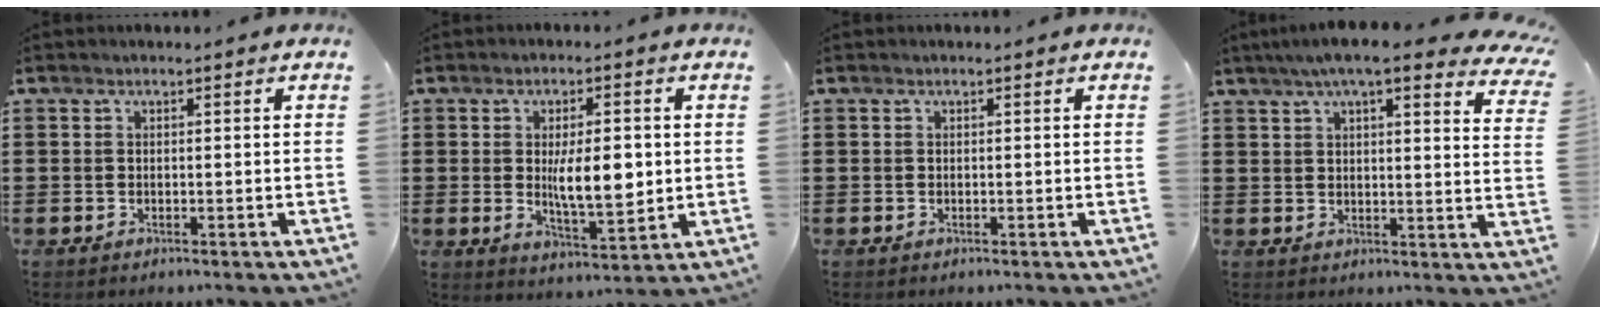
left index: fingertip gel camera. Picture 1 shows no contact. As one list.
[{"total": 8.3, "force": [0.5, 3.2, 7.7], "torque": [-0.123, -0.005, 0.002]}, {"total": 0.0}, {"total": 7.7, "force": [6.2, 0.3, 4.6], "torque": [-0.101, -0.015, 0.106]}]